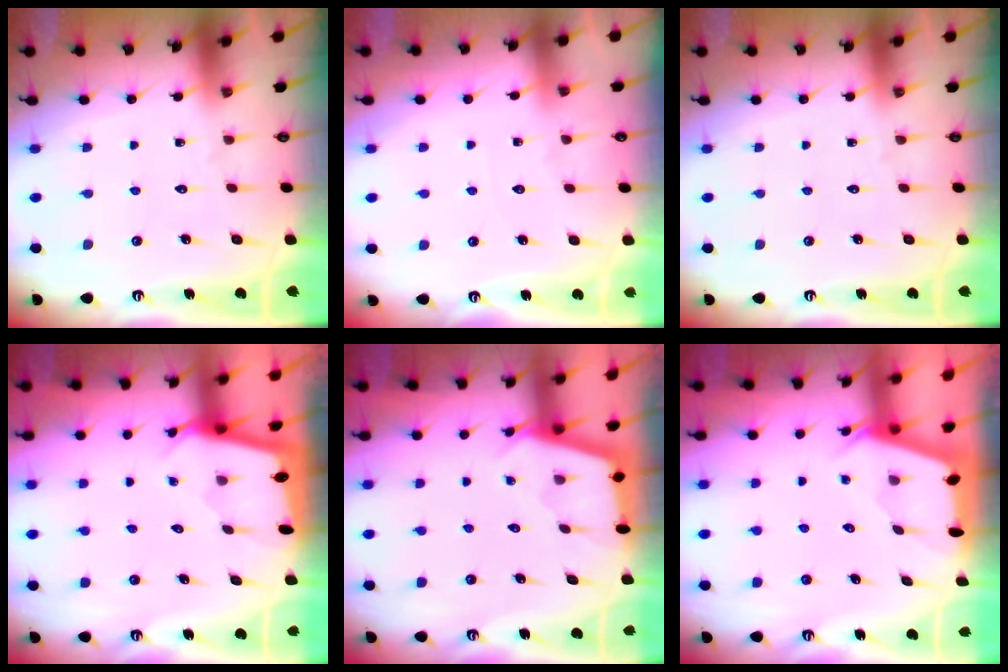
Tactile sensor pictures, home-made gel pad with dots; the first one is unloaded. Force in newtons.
{"total": 1.6, "press": 1.6, "slide": 0.2}
{"total": 0.0}
{"total": 1.8, "press": 1.8, "slide": 0.2}
{"total": 2.2, "press": 2.2, "slide": 0.1}
{"total": 2.0, "press": 2.0, "slide": 0.3}